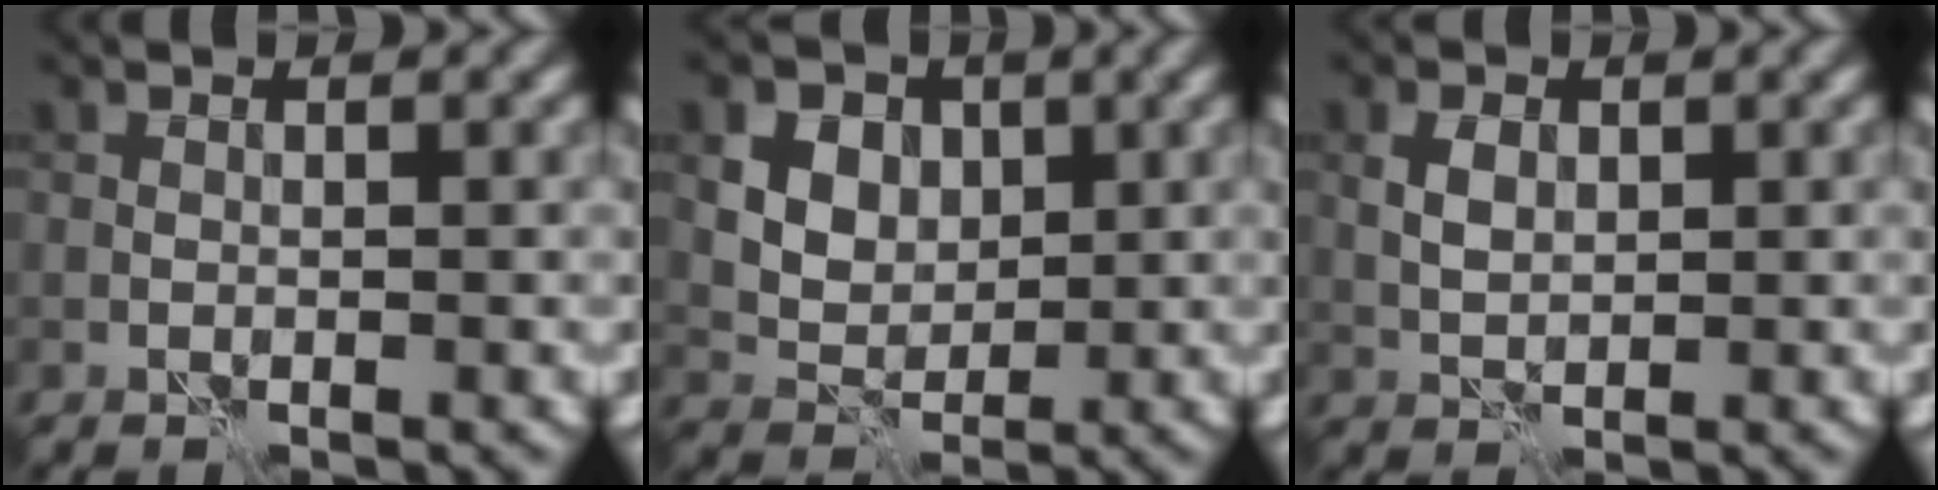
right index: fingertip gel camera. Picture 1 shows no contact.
{"total": 10.3, "force": [4.4, 7.9, 5.0], "torque": [-0.091, 0.031, 0.062]}
{"total": 2.2, "force": [0.6, 1.5, 1.4], "torque": [-0.033, 0.003, 0.012]}